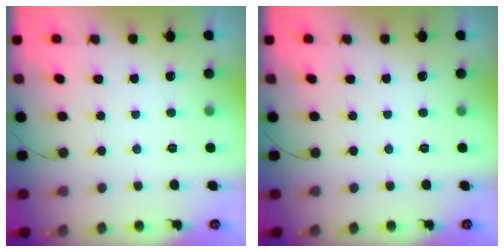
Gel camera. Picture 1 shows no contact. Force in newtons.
{"total": 0.0}